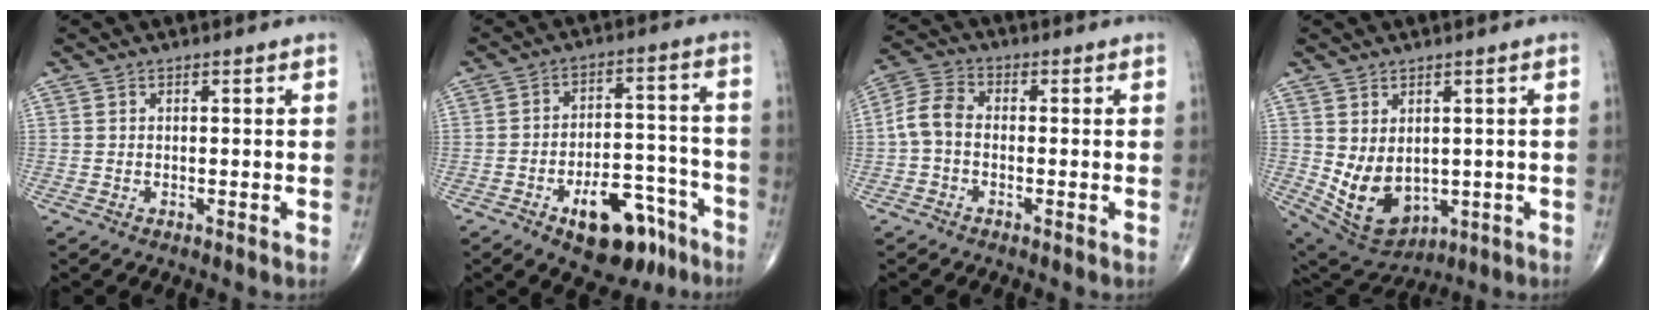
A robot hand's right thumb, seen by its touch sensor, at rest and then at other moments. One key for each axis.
{"total": 14.3, "fx": -8.3, "fy": 7.0, "fz": 9.3, "tx": -0.102, "ty": 0.068, "tz": -0.115}
{"total": 5.6, "fx": -0.9, "fy": 3.7, "fz": 4.1, "tx": -0.081, "ty": 0.019, "tz": -0.032}
{"total": 10.7, "fx": -0.4, "fy": 7.5, "fz": 7.6, "tx": -0.117, "ty": -0.010, "tz": 0.026}